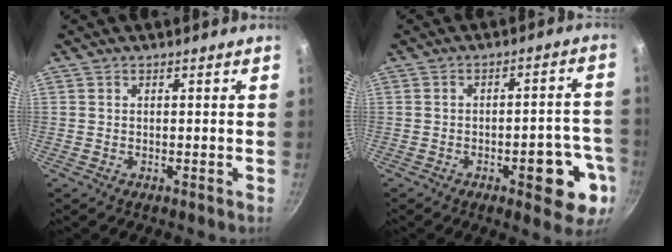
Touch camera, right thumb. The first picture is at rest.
{"total": 11.1, "force": [-4.3, 4.5, 9.2], "torque": [-0.085, 0.029, -0.050]}